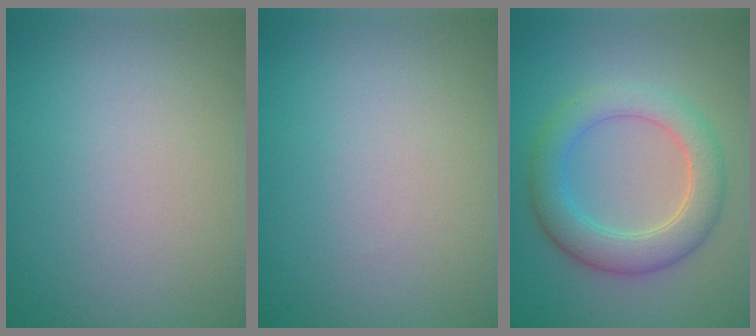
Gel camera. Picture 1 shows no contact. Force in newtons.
{"total": 0.0}
{"total": 5.3, "press": 5.2, "slide": 0.5}